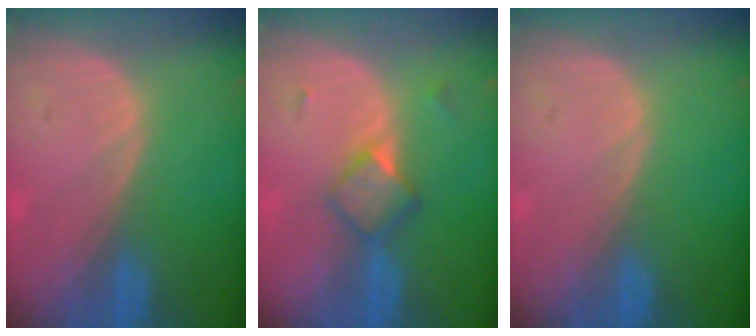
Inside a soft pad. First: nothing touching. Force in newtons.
{"total": 4.8, "press": 4.2, "slide": 2.2}
{"total": 0.0}